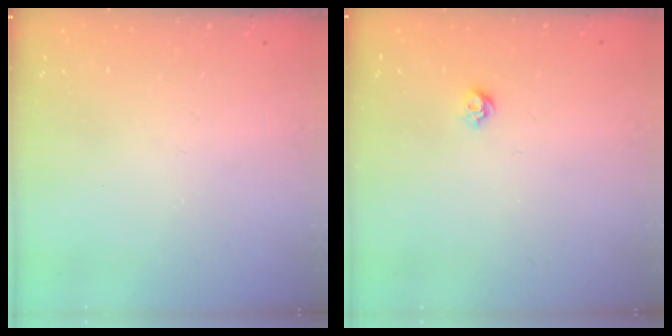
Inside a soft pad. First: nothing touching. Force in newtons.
{"total": 5.3, "press": 5.3, "slide": 0.8}